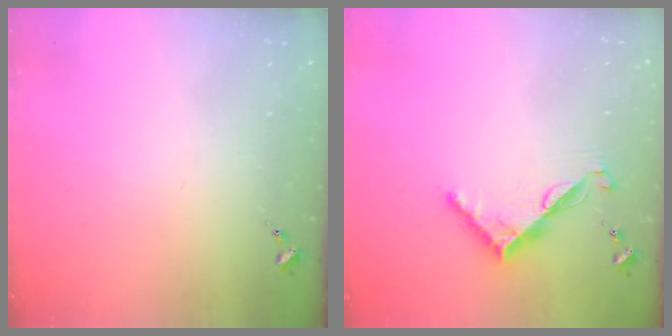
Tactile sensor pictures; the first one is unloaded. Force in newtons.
{"total": 7.5, "press": 7.4, "slide": 0.6}